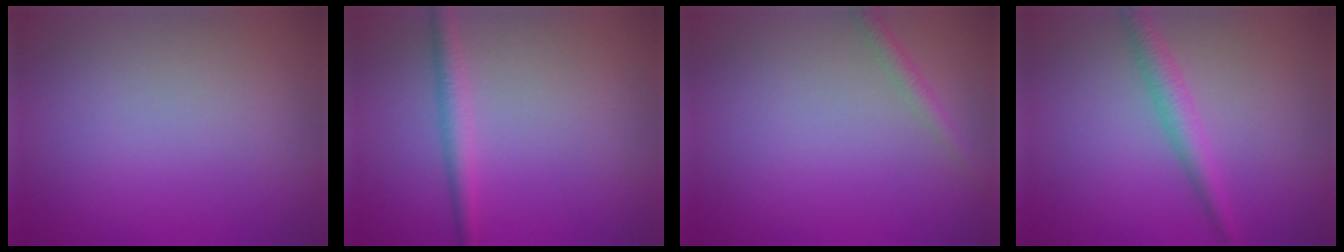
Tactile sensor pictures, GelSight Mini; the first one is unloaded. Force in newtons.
{"total": 2.2, "press": 2.2, "slide": 0.1}
{"total": 1.4, "press": 1.4, "slide": 0.0}
{"total": 2.5, "press": 2.5, "slide": 0.1}